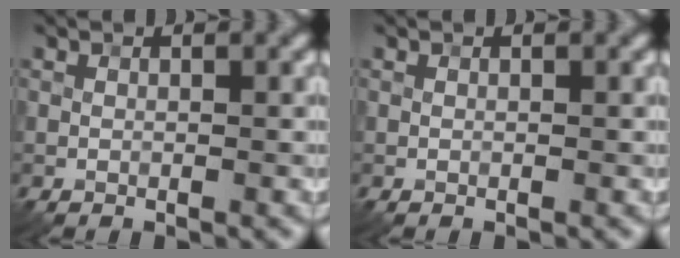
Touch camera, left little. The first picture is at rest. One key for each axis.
{"total": 0.0}